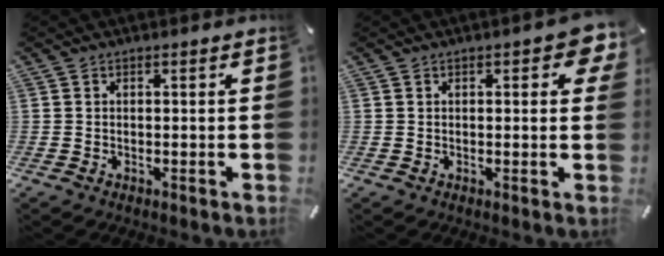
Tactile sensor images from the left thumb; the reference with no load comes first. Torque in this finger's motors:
{"motor_torque": [0.49, 0.16, 0.13, -0.03, 0.05]}